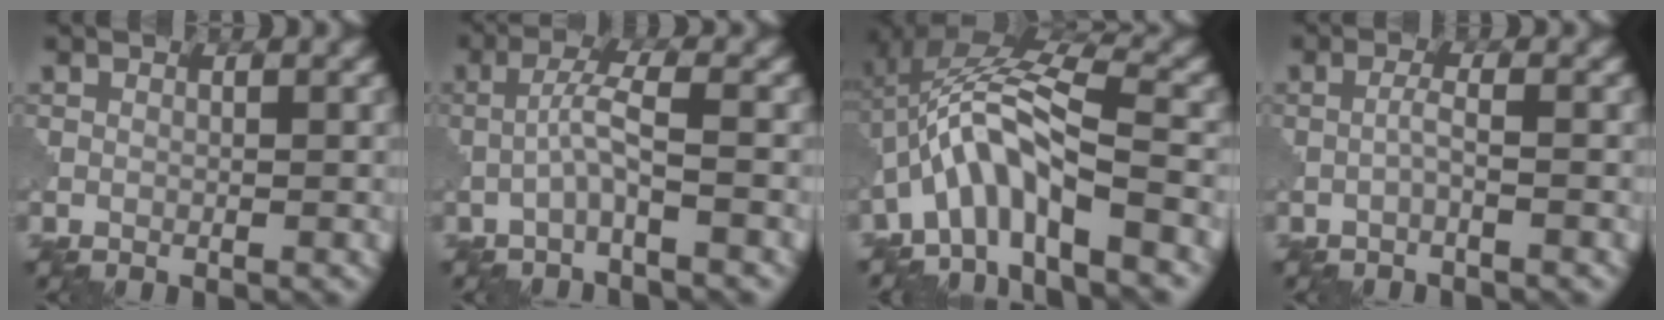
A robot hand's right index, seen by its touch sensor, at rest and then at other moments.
{"total": 2.7, "force": [-0.9, 0.2, 2.6], "torque": [-0.052, 0.013, -0.026]}
{"total": 8.3, "force": [-3.4, 2.2, 7.2], "torque": [-0.132, 0.022, -0.073]}
{"total": 1.2, "force": [-0.5, 0.0, 1.1], "torque": [-0.023, 0.006, -0.015]}